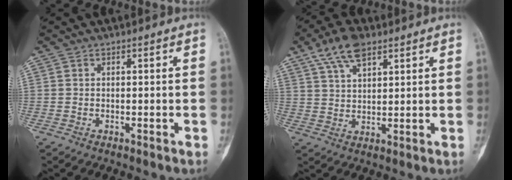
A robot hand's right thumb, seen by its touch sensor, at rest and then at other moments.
{"total": 8.1, "force": [5.0, 3.6, 5.3], "torque": [-0.088, -0.007, 0.095]}